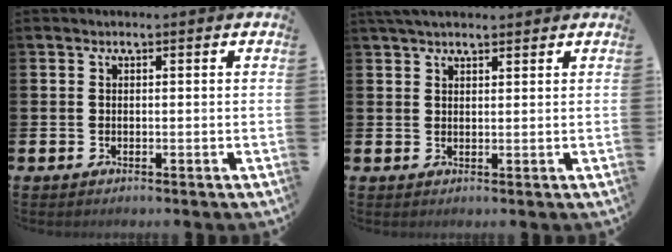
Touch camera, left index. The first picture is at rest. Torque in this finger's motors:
{"motor_torque": [0.99, -1.15, 0.25, 0.15]}